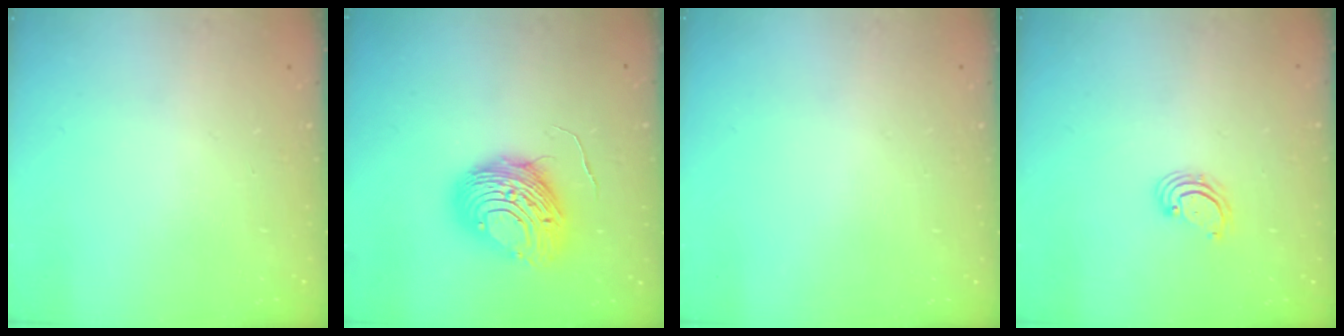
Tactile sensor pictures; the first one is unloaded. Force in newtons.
{"total": 11.8, "press": 11.7, "slide": 1.2}
{"total": 0.0}
{"total": 2.7, "press": 2.6, "slide": 0.6}